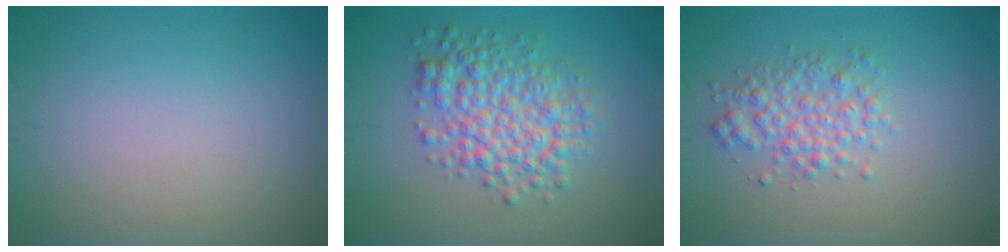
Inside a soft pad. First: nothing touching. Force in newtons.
{"total": 5.6, "press": 5.6, "slide": 0.1}
{"total": 3.0, "press": 3.0, "slide": 0.1}